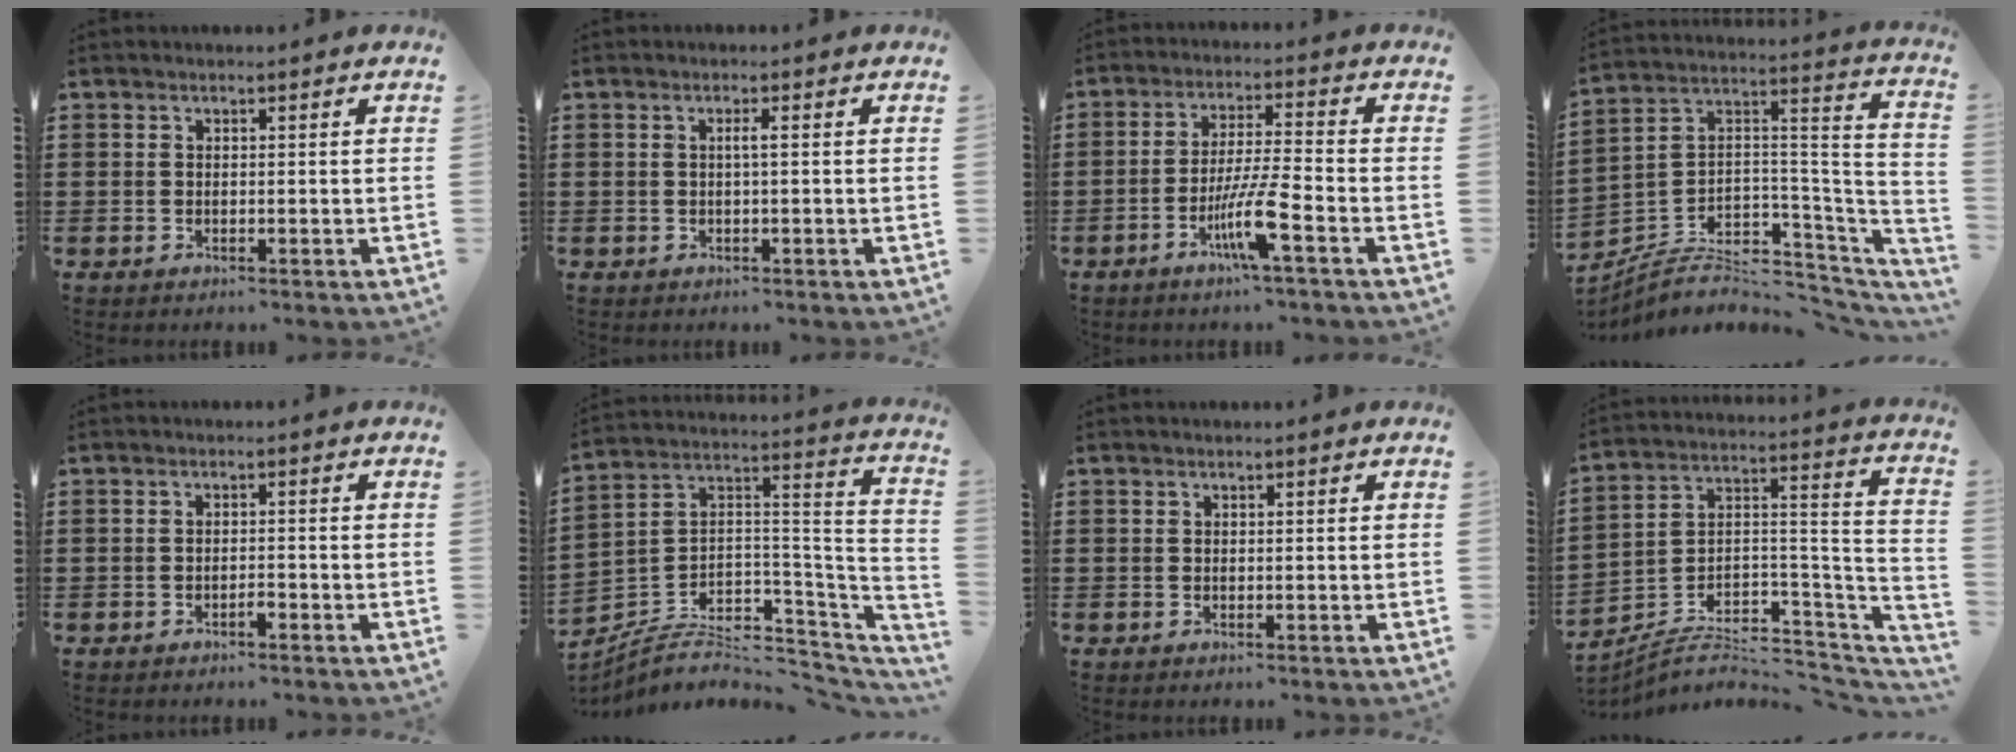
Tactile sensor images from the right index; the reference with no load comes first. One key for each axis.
{"total": 1.3, "fx": 0.0, "fy": -0.2, "fz": 1.2, "tx": -0.024, "ty": -0.002, "tz": -0.003}
{"total": 7.7, "fx": -3.9, "fy": 0.1, "fz": 6.7, "tx": -0.135, "ty": -0.013, "tz": -0.075}
{"total": 4.9, "fx": -2.4, "fy": 3.1, "fz": 2.9, "tx": -0.068, "ty": -0.015, "tz": -0.048}
{"total": 1.2, "fx": -0.9, "fy": 0.2, "fz": 0.7, "tx": -0.017, "ty": -0.003, "tz": -0.015}
{"total": 4.7, "fx": -2.6, "fy": 2.8, "fz": 2.6, "tx": -0.064, "ty": -0.018, "tz": -0.053}
{"total": 0.0}
{"total": 5.1, "fx": -3.7, "fy": 2.4, "fz": 2.6, "tx": -0.040, "ty": -0.006, "tz": -0.070}